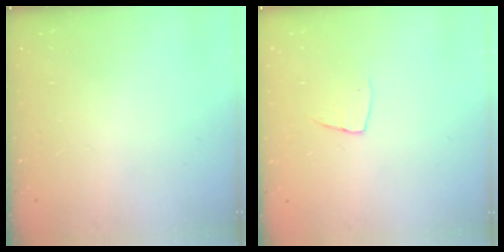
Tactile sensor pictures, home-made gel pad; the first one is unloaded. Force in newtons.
{"total": 5.2, "press": 5.2, "slide": 0.4}